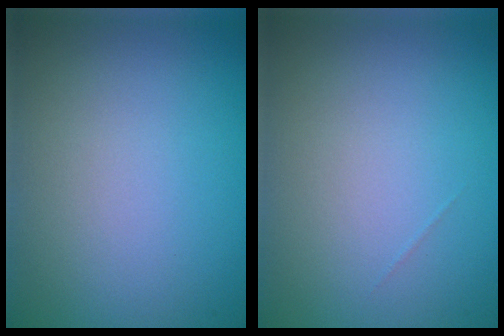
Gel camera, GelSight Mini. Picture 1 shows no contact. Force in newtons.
{"total": 0.0}